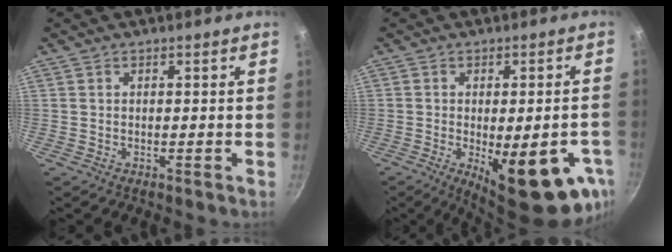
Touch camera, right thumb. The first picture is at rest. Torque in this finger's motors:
{"motor_torque": [0.00, 1.03, 0.99, -1.05, 0.33]}